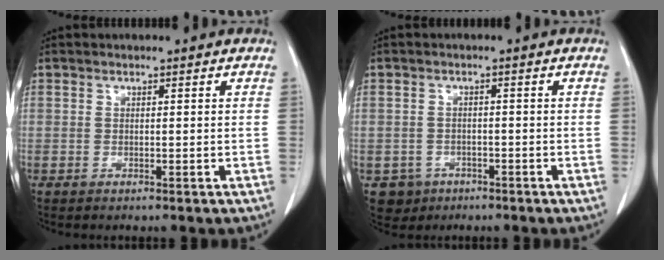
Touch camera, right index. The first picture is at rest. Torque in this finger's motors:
{"motor_torque": [-0.24, 0.01, -0.55, -0.14]}